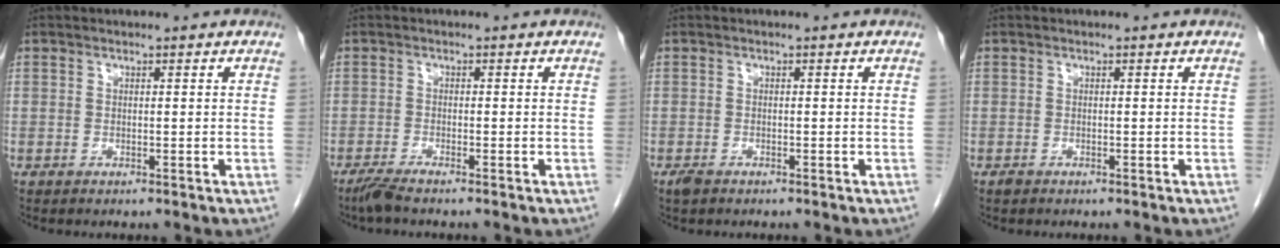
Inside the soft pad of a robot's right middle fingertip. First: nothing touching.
{"total": 2.4, "force": [-2.0, -0.1, 1.3], "torque": [-0.034, -0.007, -0.042]}
{"total": 1.4, "force": [-1.0, 0.6, 0.7], "torque": [-0.021, -0.003, -0.015]}
{"total": 0.6, "force": [-0.5, 0.3, 0.2], "torque": [-0.010, -0.001, -0.009]}